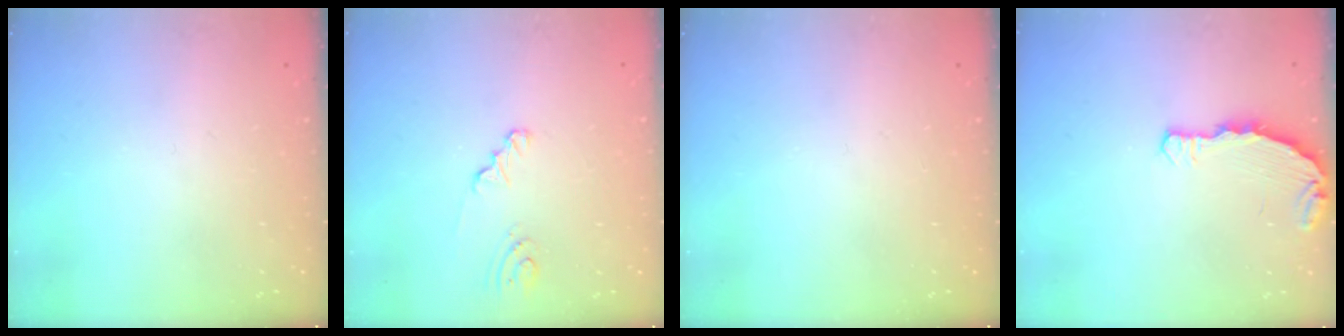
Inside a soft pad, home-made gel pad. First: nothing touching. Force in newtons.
{"total": 2.4, "press": 2.4, "slide": 0.2}
{"total": 0.0}
{"total": 4.5, "press": 4.5, "slide": 0.1}